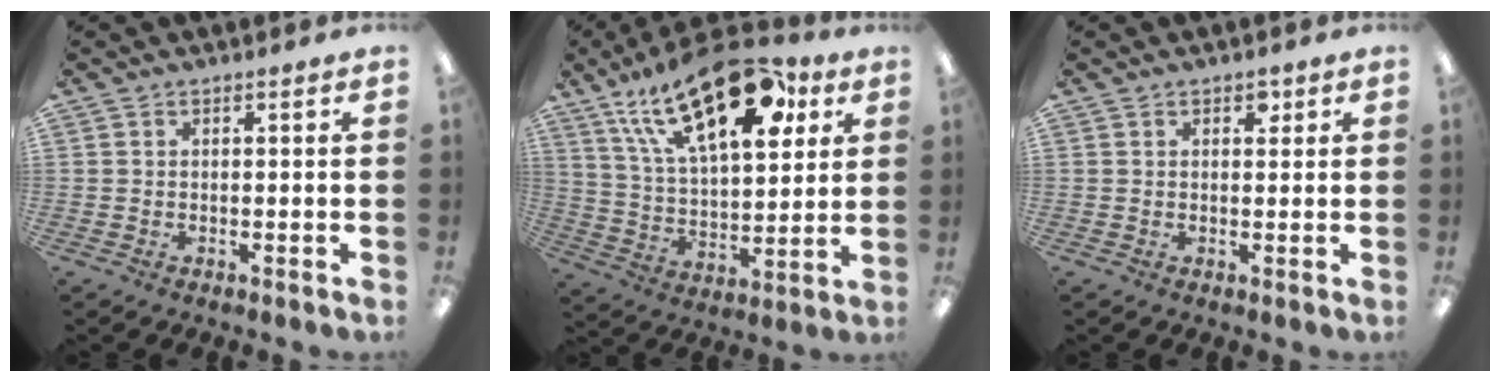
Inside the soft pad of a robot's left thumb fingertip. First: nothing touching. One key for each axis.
{"total": 25.2, "fx": 14.2, "fy": 11.9, "fz": 17.0, "tx": -0.280, "ty": -0.064, "tz": 0.241}
{"total": 1.9, "fx": 1.2, "fy": 1.1, "fz": 1.0, "tx": -0.005, "ty": -0.004, "tz": 0.018}